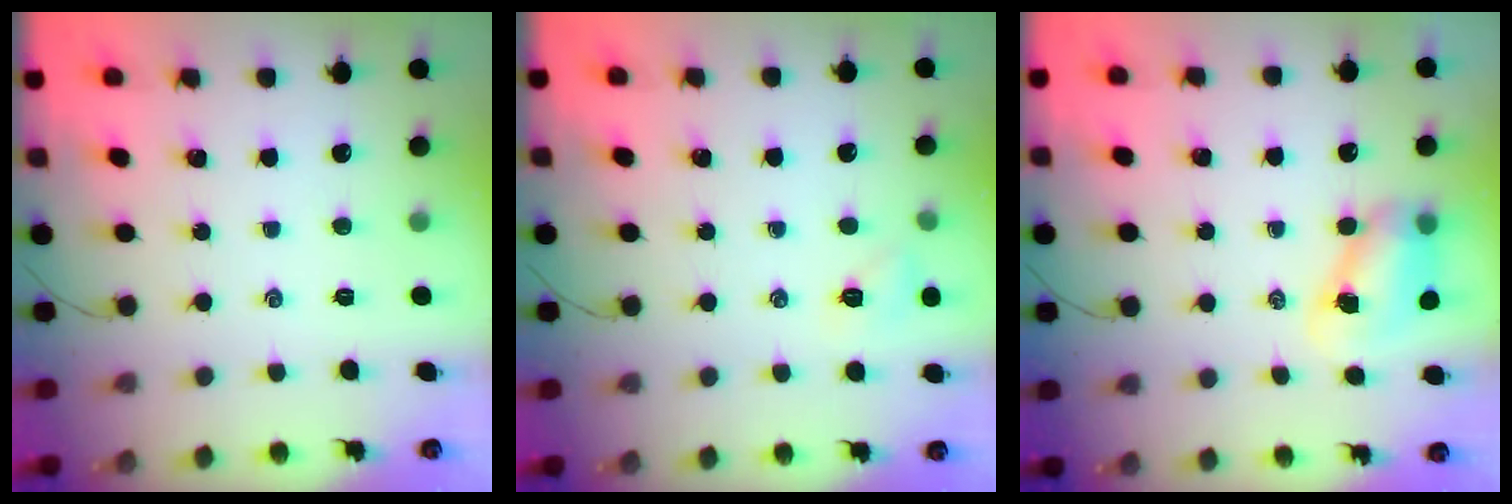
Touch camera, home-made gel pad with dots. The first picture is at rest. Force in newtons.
{"total": 5.1, "press": 4.8, "slide": 1.5}
{"total": 7.5, "press": 7.4, "slide": 1.0}